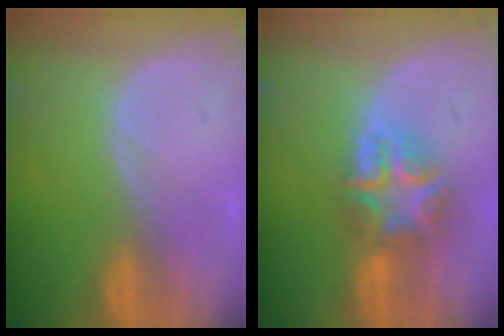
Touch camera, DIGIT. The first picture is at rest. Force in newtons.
{"total": 7.9, "press": 6.7, "slide": 4.2}